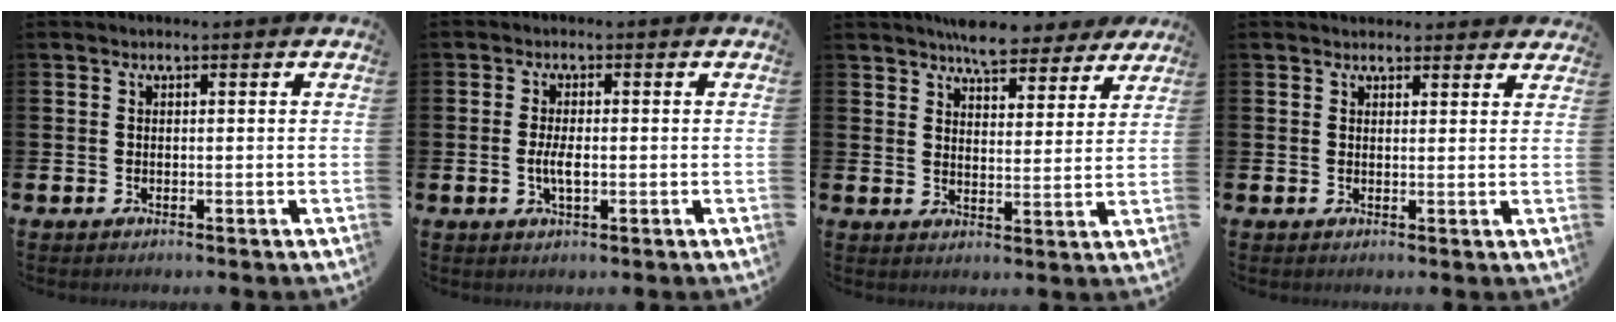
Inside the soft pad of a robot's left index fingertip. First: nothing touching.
{"total": 3.0, "force": [-0.4, 1.1, 2.7], "torque": [-0.047, 0.000, -0.008]}
{"total": 7.1, "force": [6.8, 1.9, 1.4], "torque": [-0.033, -0.038, 0.122]}
{"total": 2.3, "force": [2.2, 0.6, -0.1], "torque": [0.006, -0.009, 0.040]}